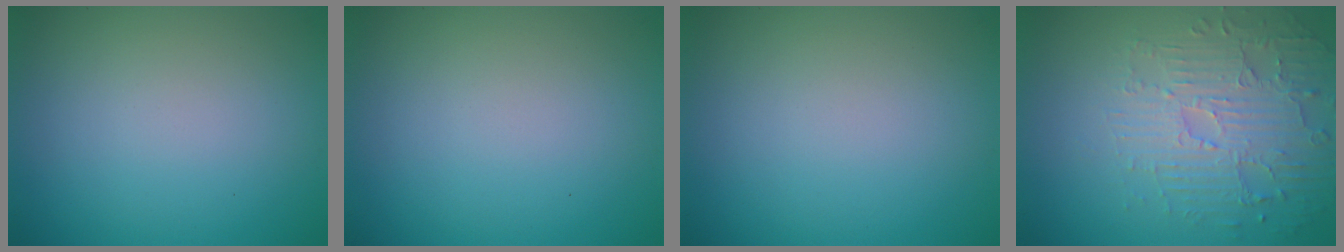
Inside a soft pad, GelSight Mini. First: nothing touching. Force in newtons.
{"total": 0.0}
{"total": 0.0}
{"total": 4.7, "press": 3.7, "slide": 2.9}